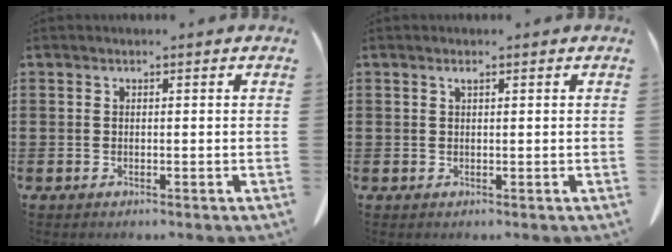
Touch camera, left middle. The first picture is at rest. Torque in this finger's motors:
{"motor_torque": [0.08, 0.20, 0.01, 0.03]}